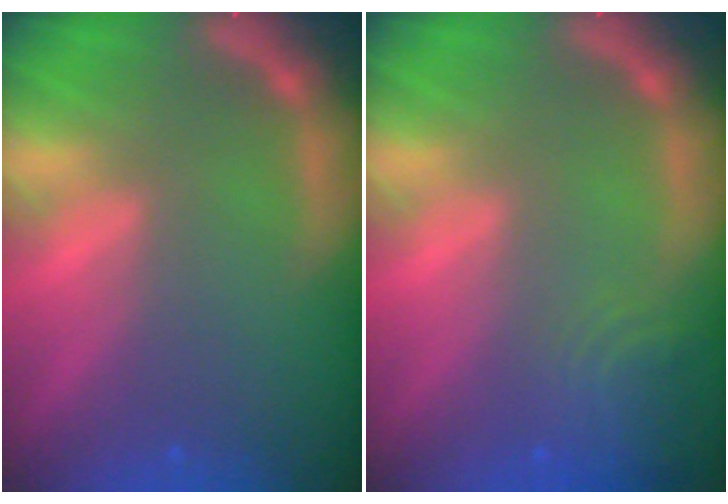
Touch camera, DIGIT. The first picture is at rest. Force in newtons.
{"total": 4.0}